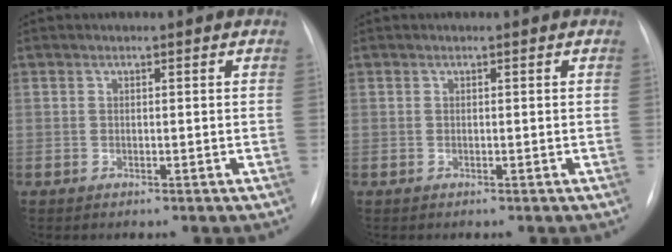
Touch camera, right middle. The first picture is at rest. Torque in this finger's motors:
{"motor_torque": [0.00, 0.00, 0.00, 0.00]}